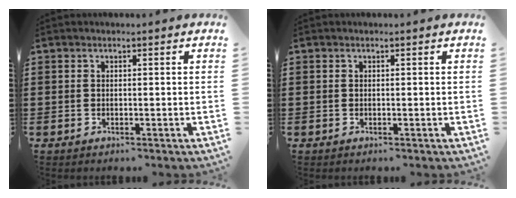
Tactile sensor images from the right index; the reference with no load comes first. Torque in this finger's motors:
{"motor_torque": [-0.06, 0.07, 0.00, -0.01]}